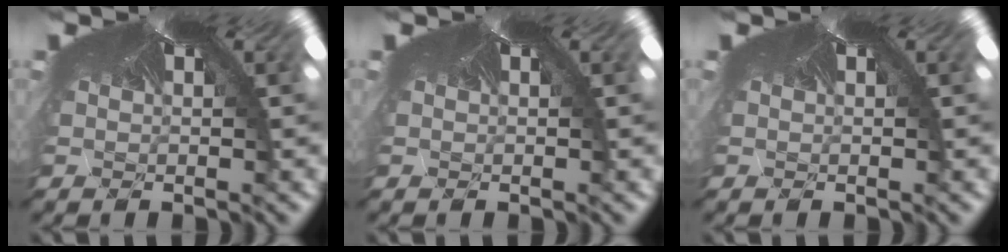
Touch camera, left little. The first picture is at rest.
{"total": 0.0}
{"total": 0.0}